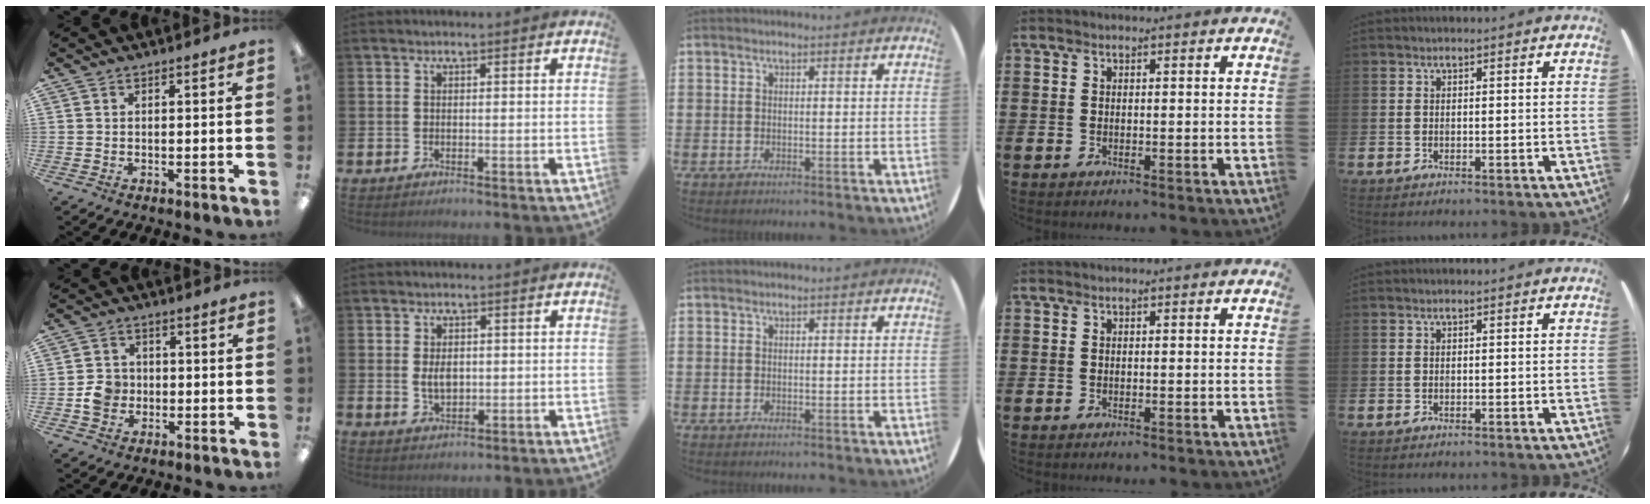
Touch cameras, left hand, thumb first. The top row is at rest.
{"thumb": {"total": 5.6, "force": [-1.1, 5.0, 2.4], "torque": [-0.027, 0.007, -0.020]}, "index": {"total": 3.0, "force": [0.4, 1.9, 2.3], "torque": [-0.031, 0.001, 0.002]}}